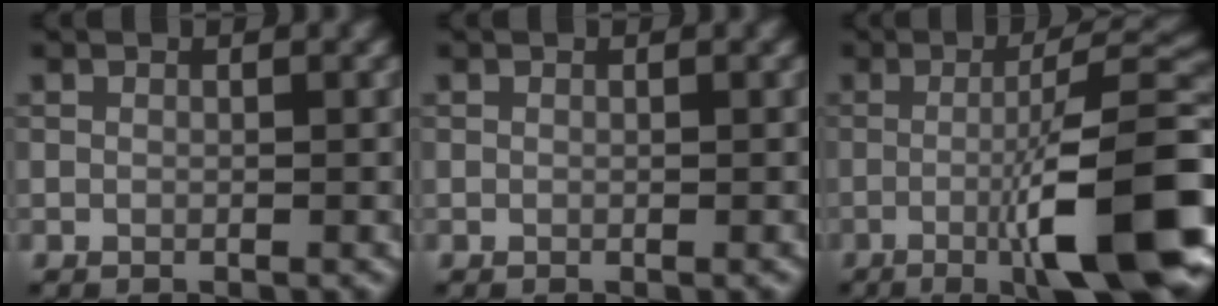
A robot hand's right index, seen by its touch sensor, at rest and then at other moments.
{"total": 0.0}
{"total": 13.2, "force": [-3.4, 2.4, 12.5], "torque": [-0.168, 0.012, -0.055]}